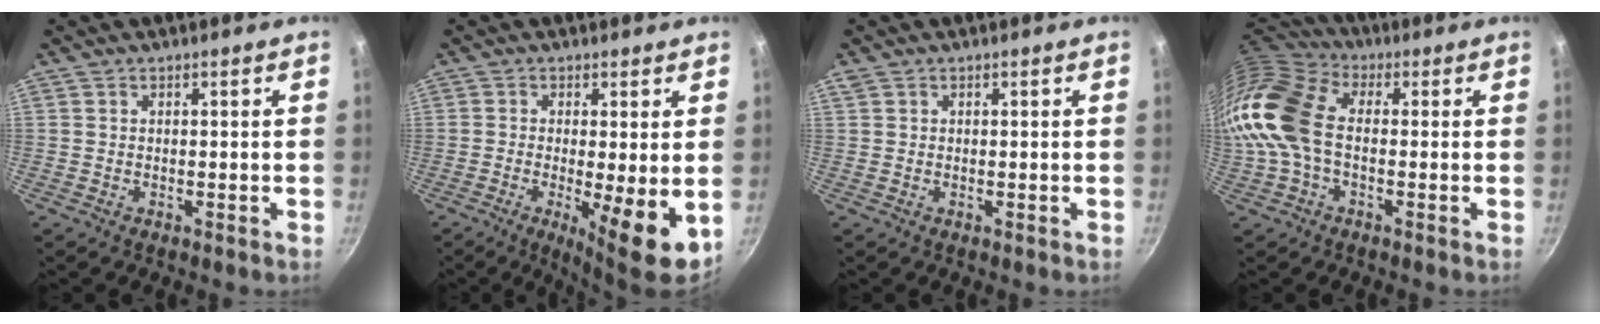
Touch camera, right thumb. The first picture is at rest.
{"total": 9.3, "force": [-1.4, 1.9, 9.0], "torque": [-0.135, -0.012, -0.017]}
{"total": 0.6, "force": [0.4, 0.4, 0.2], "torque": [-0.009, 0.004, 0.010]}
{"total": 16.0, "force": [-0.3, 10.1, 12.3], "torque": [-0.247, 0.028, -0.023]}